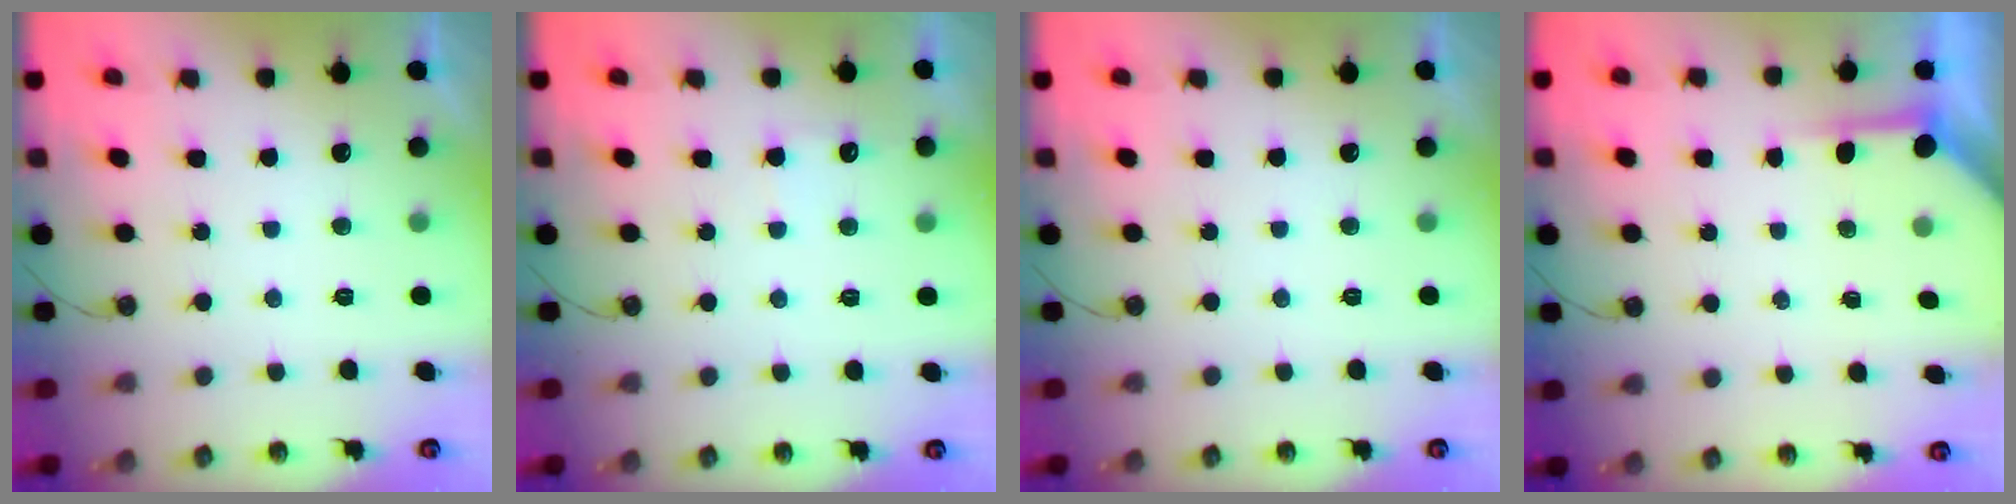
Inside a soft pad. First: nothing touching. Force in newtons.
{"total": 4.9, "press": 4.8, "slide": 0.4}
{"total": 0.0}
{"total": 3.7, "press": 3.6, "slide": 0.4}